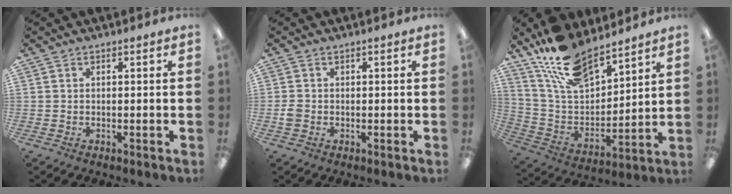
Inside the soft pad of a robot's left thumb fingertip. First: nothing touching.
{"total": 1.9, "force": [-0.4, 1.6, 0.9], "torque": [-0.015, 0.004, -0.007]}
{"total": 16.0, "force": [13.2, 6.0, 6.7], "torque": [-0.156, -0.076, 0.244]}